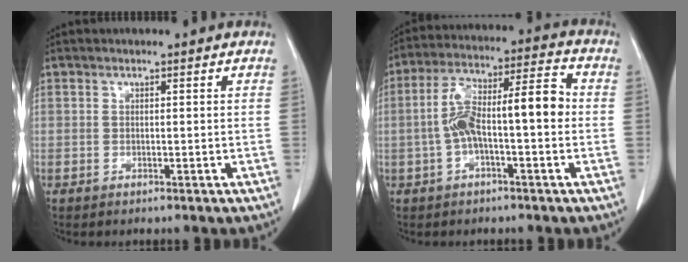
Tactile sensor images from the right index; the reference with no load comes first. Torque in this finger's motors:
{"motor_torque": [0.38, -0.04, 0.47, 0.13]}